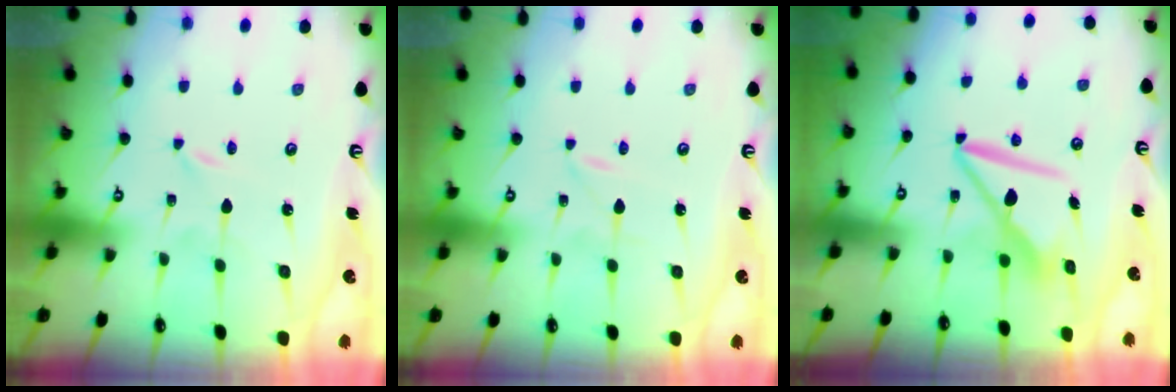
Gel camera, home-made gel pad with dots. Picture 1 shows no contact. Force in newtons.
{"total": 0.9, "press": 0.9, "slide": 0.1}
{"total": 9.0, "press": 8.9, "slide": 1.0}